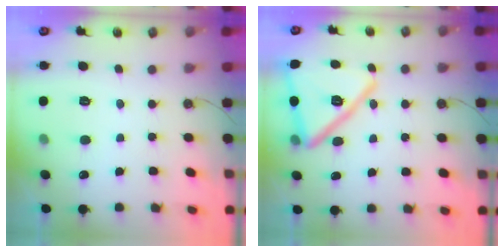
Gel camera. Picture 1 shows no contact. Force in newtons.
{"total": 19.4, "press": 19.3, "slide": 1.1}